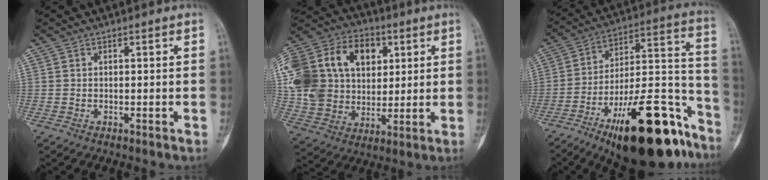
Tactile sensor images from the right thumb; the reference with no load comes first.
{"total": 26.9, "force": [6.7, 20.0, 16.8], "torque": [-0.338, 0.044, 0.128]}
{"total": 28.6, "force": [-17.2, 9.8, 20.7], "torque": [-0.245, 0.095, -0.266]}